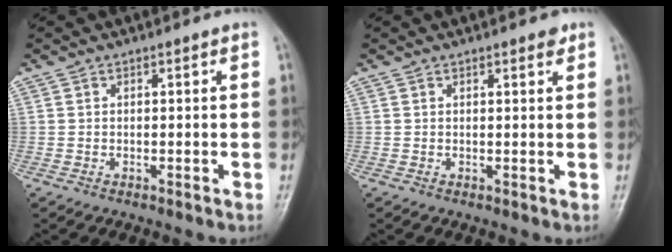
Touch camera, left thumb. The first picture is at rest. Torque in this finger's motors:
{"motor_torque": [-0.07, -0.08, 0.08, 0.07, 0.00]}